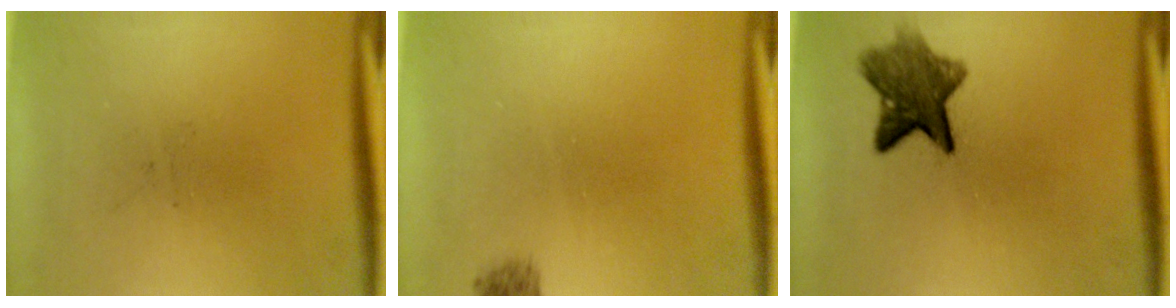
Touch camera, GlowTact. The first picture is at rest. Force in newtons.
{"total": 1.4}
{"total": 7.2}